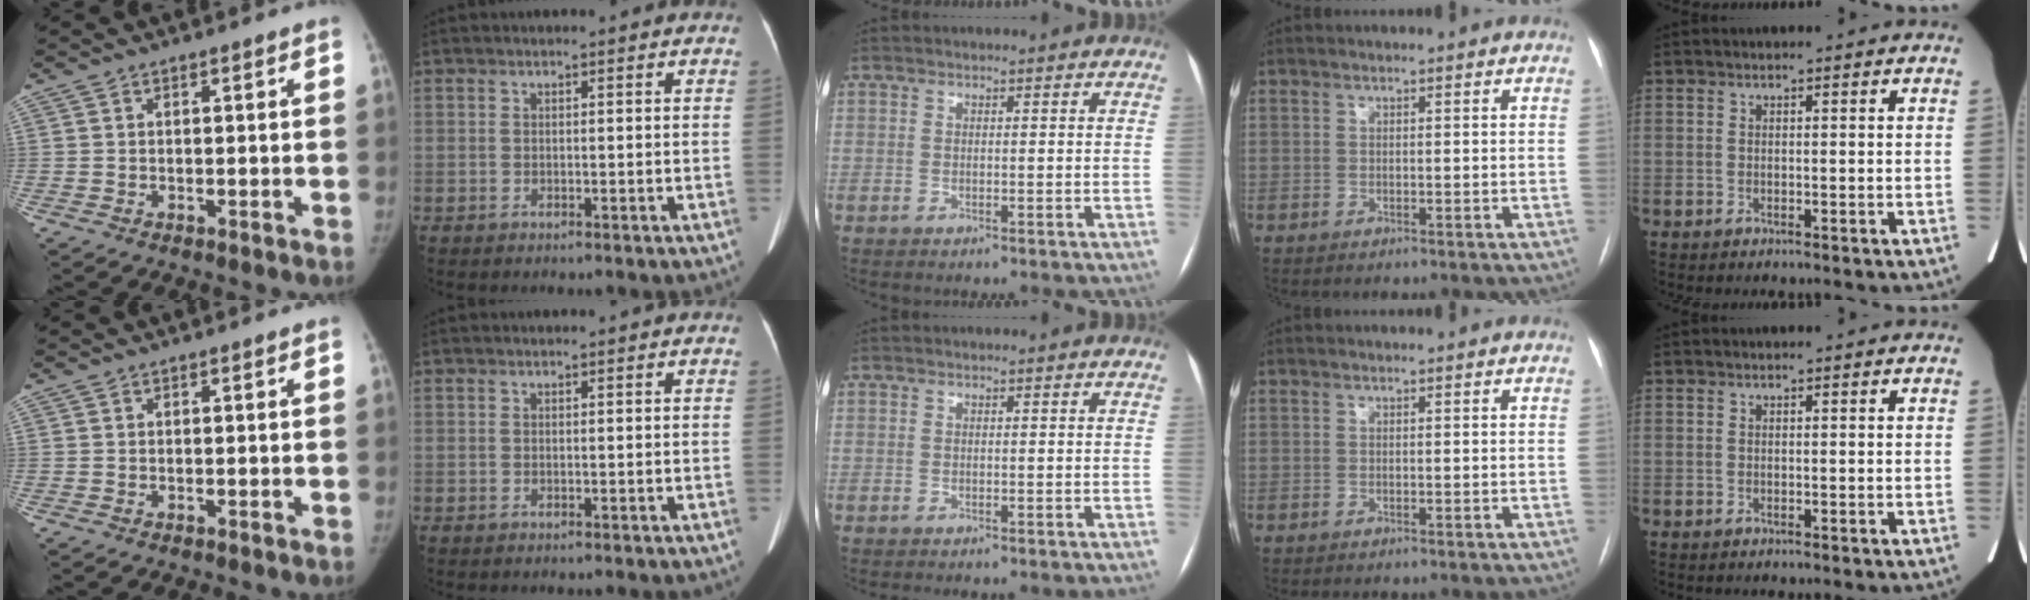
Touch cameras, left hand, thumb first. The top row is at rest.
{}